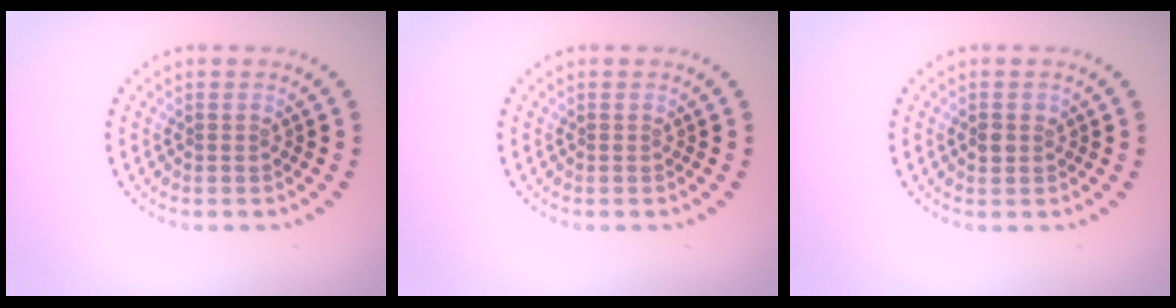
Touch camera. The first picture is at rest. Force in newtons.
{"total": 0.0}
{"total": 1.1, "press": 1.0, "slide": 0.4}